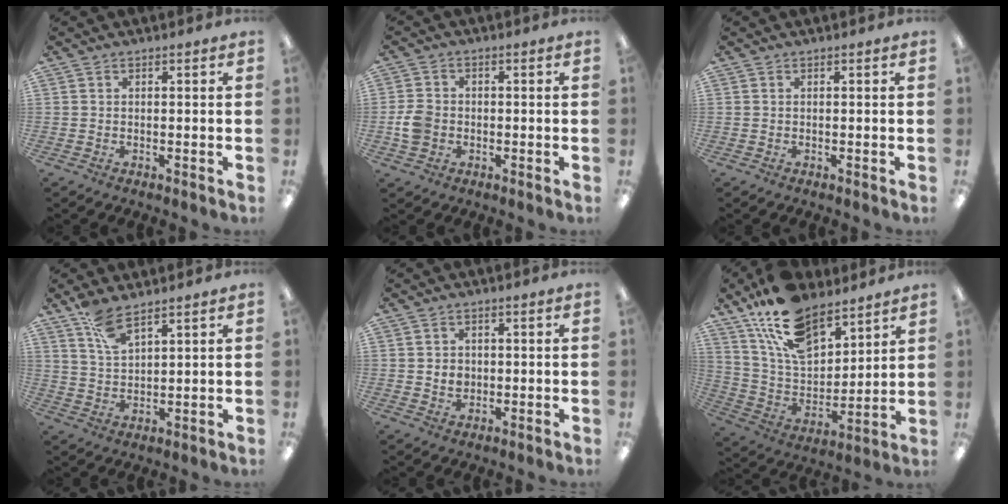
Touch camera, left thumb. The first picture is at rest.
{"total": 5.3, "force": [-0.9, 4.4, 2.9], "torque": [-0.048, 0.007, -0.017]}
{"total": 0.0}
{"total": 7.5, "force": [5.8, 2.4, 4.2], "torque": [-0.081, -0.027, 0.104]}
{"total": 2.7, "force": [0.2, 2.4, 1.1], "torque": [-0.017, 0.001, 0.001]}
{"total": 18.1, "force": [12.9, 8.9, 9.2], "torque": [-0.187, -0.060, 0.238]}